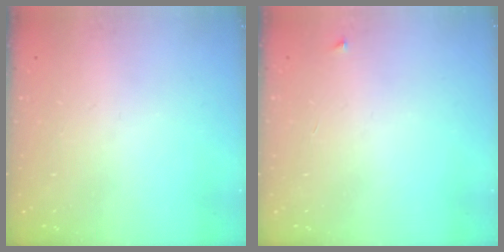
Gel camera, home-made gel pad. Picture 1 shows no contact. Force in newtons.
{"total": 2.5, "press": 2.4, "slide": 0.4}